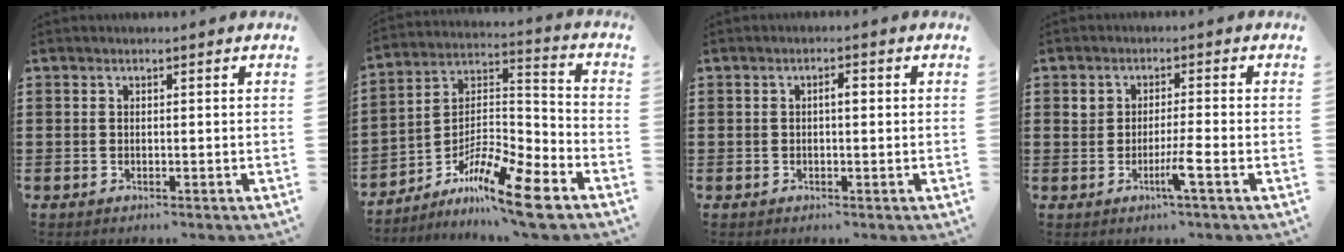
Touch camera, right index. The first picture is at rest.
{"total": 11.1, "force": [-8.3, 1.6, 7.2], "torque": [-0.135, 0.010, -0.165]}
{"total": 1.6, "force": [0.0, 0.5, 1.6], "torque": [-0.029, 0.002, -0.002]}
{"total": 3.6, "force": [-1.3, 0.2, 3.4], "torque": [-0.058, -0.004, -0.026]}